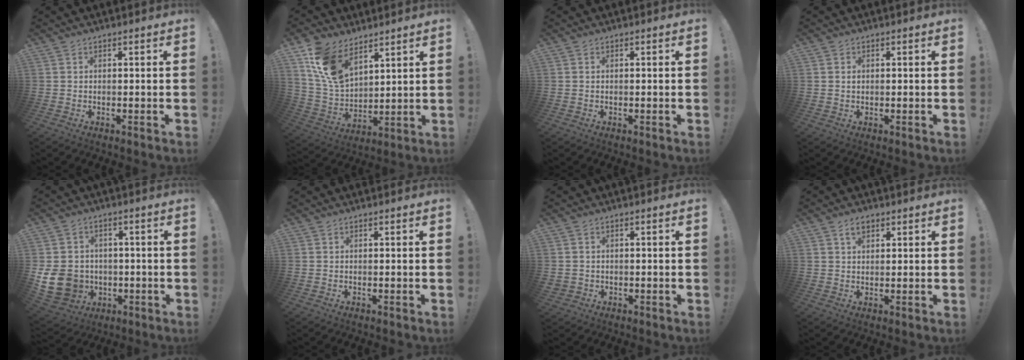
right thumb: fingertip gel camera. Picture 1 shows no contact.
{"total": 14.1, "force": [9.0, 8.0, 7.3], "torque": [-0.155, -0.045, 0.178]}
{"total": 0.0}
{"total": 0.6, "force": [0.2, 0.6, 0.1], "torque": [0.004, 0.001, 0.002]}
{"total": 13.0, "force": [-2.1, 11.3, 6.1], "torque": [-0.144, 0.007, -0.032]}
{"total": 0.0}
{"total": 1.8, "force": [-0.1, 1.7, 0.6], "torque": [-0.019, 0.005, 0.001]}
{"total": 3.1, "force": [1.7, 1.8, 1.9], "torque": [-0.023, -0.002, 0.027]}